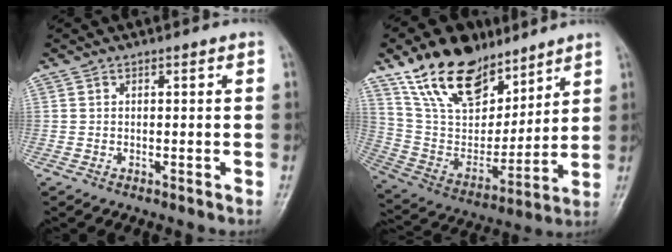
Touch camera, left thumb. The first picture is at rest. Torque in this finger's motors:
{"motor_torque": [1.73, 1.73, 1.40, -1.37, 0.50]}